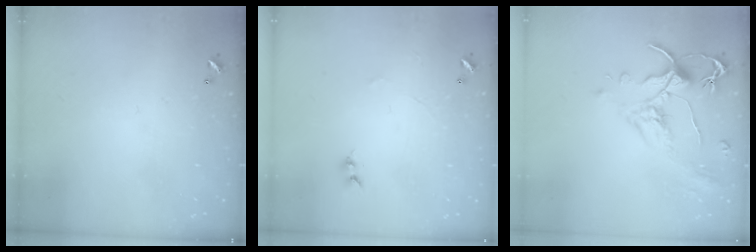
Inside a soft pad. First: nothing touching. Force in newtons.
{"total": 0.0}
{"total": 1.6, "press": 1.1, "slide": 1.1}